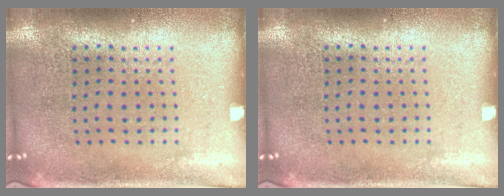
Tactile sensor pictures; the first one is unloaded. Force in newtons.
{"total": 0.0}